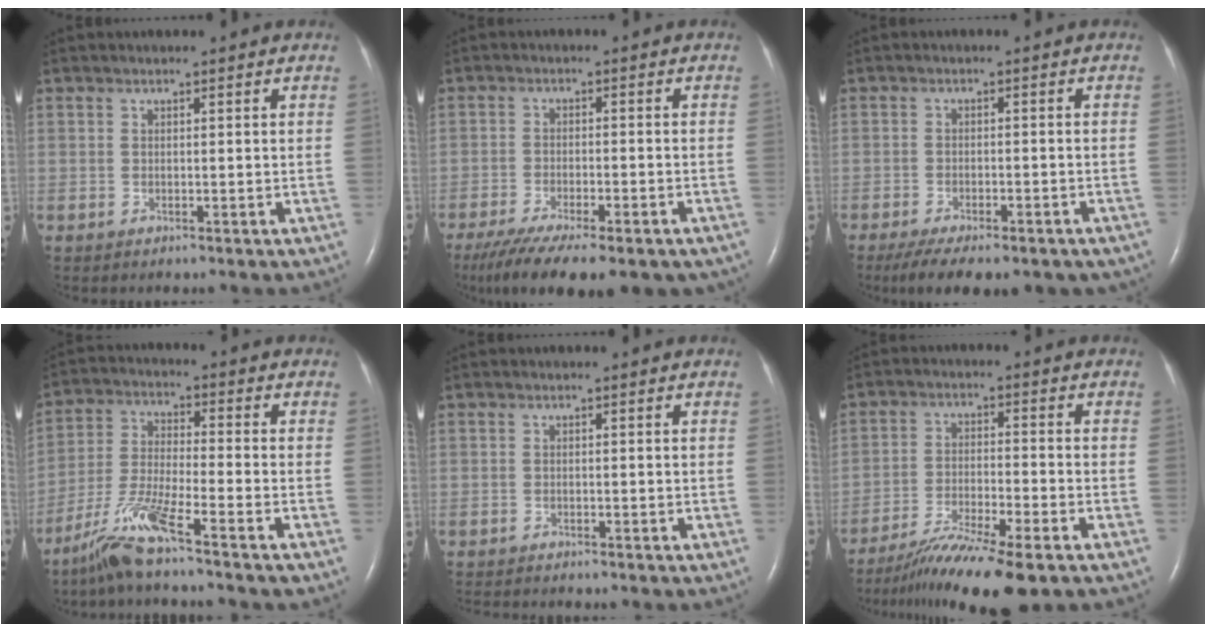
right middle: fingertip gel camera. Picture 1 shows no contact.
{"total": 16.8, "force": [-12.3, 4.6, 10.4], "torque": [-0.176, -0.026, -0.177]}
{"total": 13.5, "force": [-9.9, 5.0, 7.7], "torque": [-0.133, -0.011, -0.132]}
{"total": 8.9, "force": [-6.5, -0.5, 6.0], "torque": [-0.132, -0.025, -0.129]}
{"total": 3.9, "force": [-3.6, 0.5, 1.5], "torque": [-0.022, -0.011, -0.052]}
{"total": 11.9, "force": [-9.2, -0.2, 7.6], "torque": [-0.135, -0.029, -0.150]}